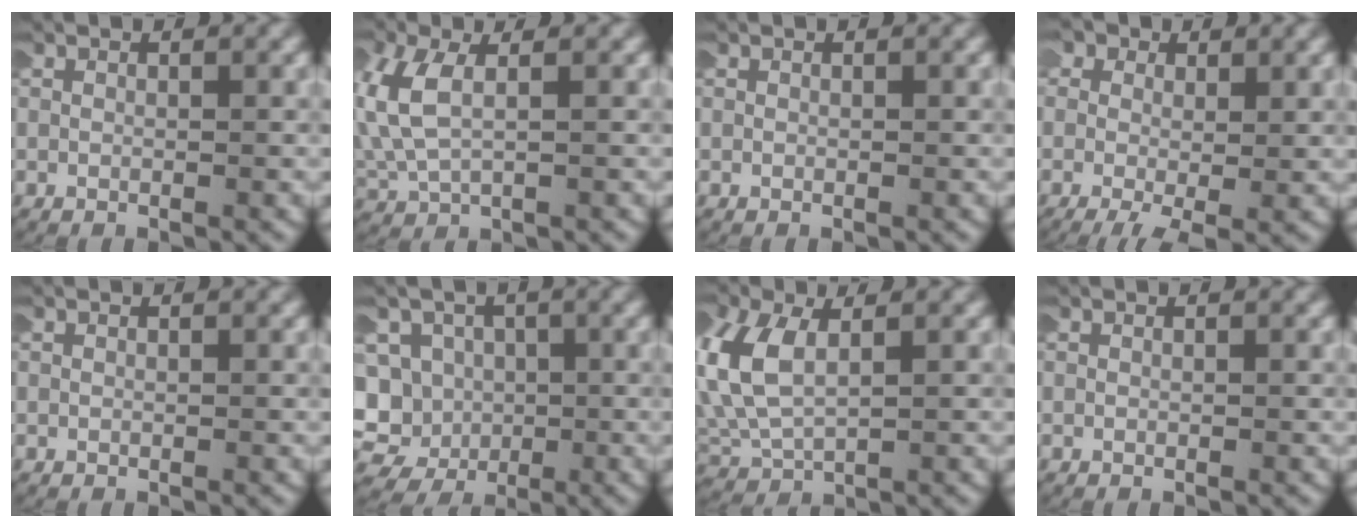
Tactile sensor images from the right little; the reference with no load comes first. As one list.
[{"total": 4.3, "force": [1.1, 2.6, 3.2], "torque": [-0.097, -0.002, 0.028]}, {"total": 0.0}, {"total": 4.9, "force": [-0.6, 3.5, 3.4], "torque": [-0.072, -0.016, -0.010]}, {"total": 0.0}, {"total": 11.0, "force": [-2.3, 10.1, 3.7], "torque": [-0.119, -0.043, -0.039]}, {"total": 5.6, "force": [1.4, 3.8, 3.9], "torque": [-0.117, -0.008, 0.039]}, {"total": 0.0}]